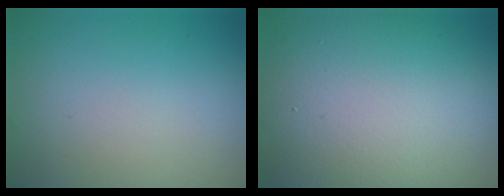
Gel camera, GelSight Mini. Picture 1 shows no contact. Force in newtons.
{"total": 13.9, "press": 13.9, "slide": 0.7}